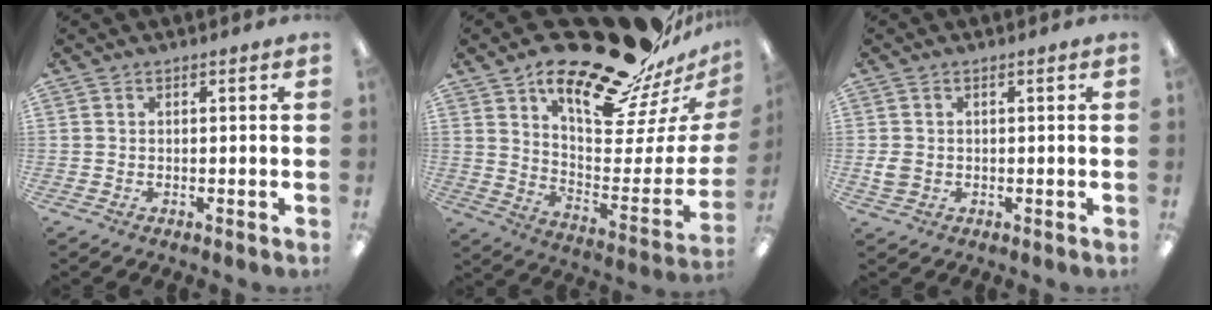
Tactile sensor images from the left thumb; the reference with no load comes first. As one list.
[{"total": 25.3, "force": [21.2, 7.4, 11.7], "torque": [-0.149, -0.170, 0.354]}, {"total": 2.7, "force": [-0.1, 2.2, 1.6], "torque": [-0.037, 0.004, -0.004]}]